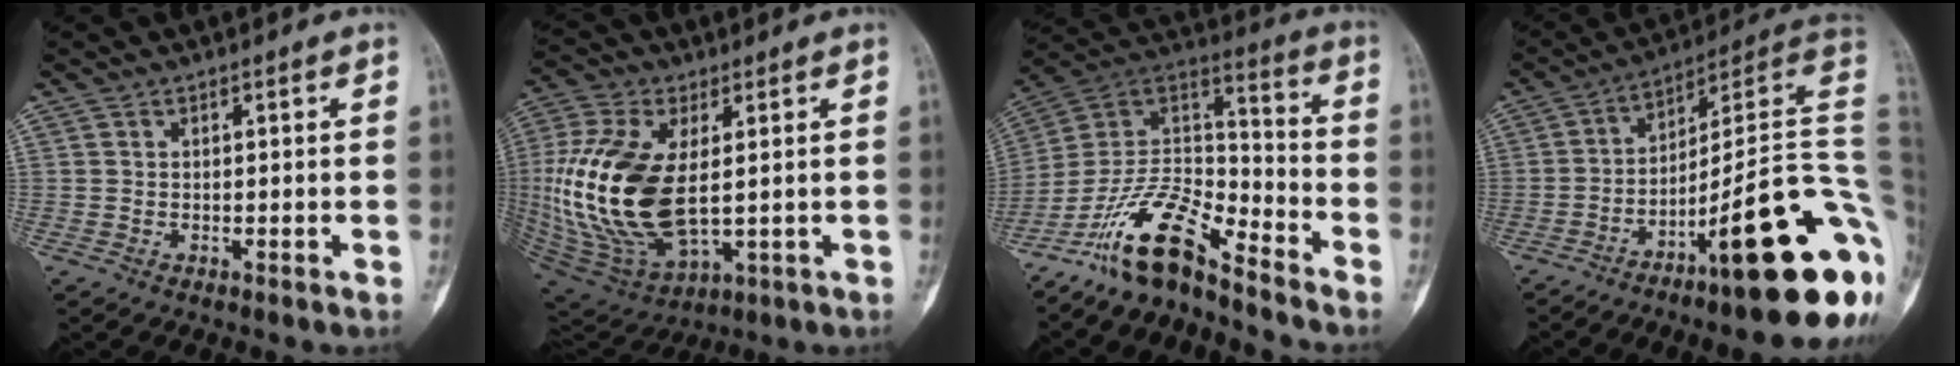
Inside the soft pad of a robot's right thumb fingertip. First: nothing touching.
{"total": 22.3, "force": [0.6, 11.6, 19.0], "torque": [-0.407, -0.021, 0.028]}
{"total": 15.0, "force": [-11.6, 4.3, 8.4], "torque": [-0.147, 0.099, -0.224]}
{"total": 25.4, "force": [-8.8, 4.4, 23.4], "torque": [-0.243, 0.073, -0.127]}